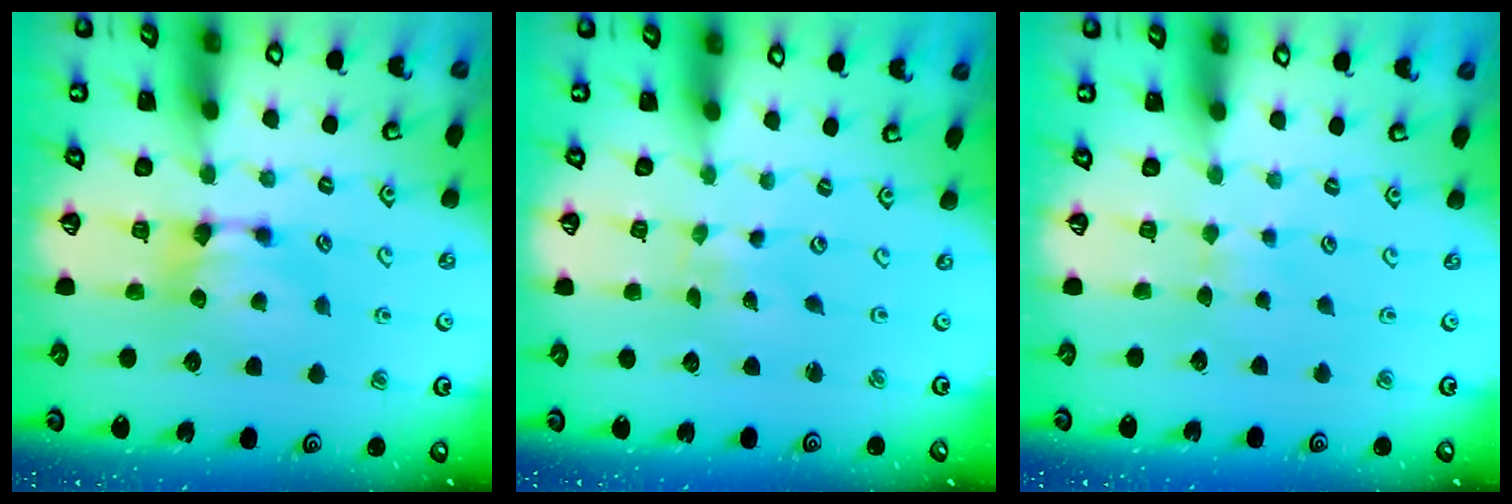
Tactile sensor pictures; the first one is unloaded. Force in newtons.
{"total": 6.1, "press": 6.1, "slide": 0.5}
{"total": 3.3, "press": 3.3, "slide": 0.3}